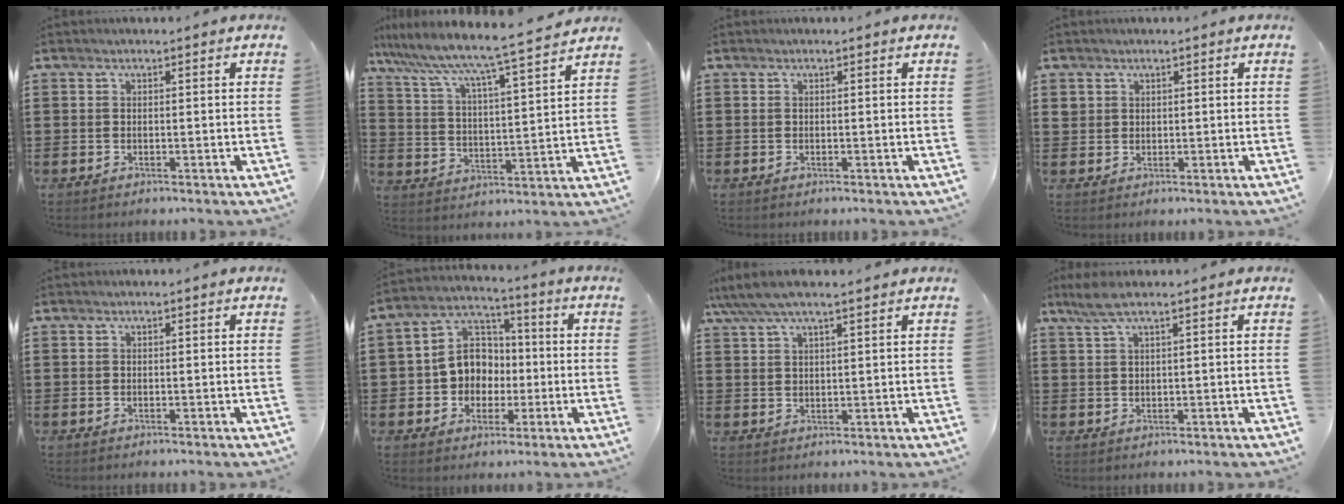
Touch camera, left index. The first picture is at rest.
{"total": 5.8, "force": [5.3, -0.7, 2.3], "torque": [-0.069, -0.052, 0.078]}
{"total": 0.0}
{"total": 1.6, "force": [0.9, 1.3, 0.3], "torque": [-0.009, 0.006, 0.018]}
{"total": 0.0}
{"total": 7.9, "force": [-0.4, 7.2, 3.3], "torque": [-0.098, 0.010, -0.009]}
{"total": 4.6, "force": [3.6, 0.8, 2.8], "torque": [-0.062, -0.001, 0.065]}
{"total": 3.2, "force": [1.9, 0.3, 2.5], "torque": [-0.059, -0.003, 0.034]}